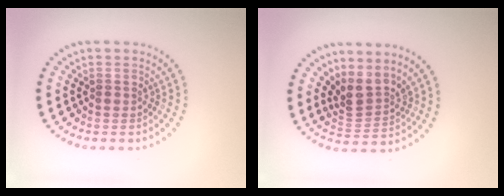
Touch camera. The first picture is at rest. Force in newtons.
{"total": 3.0, "press": 2.2, "slide": 2.1}